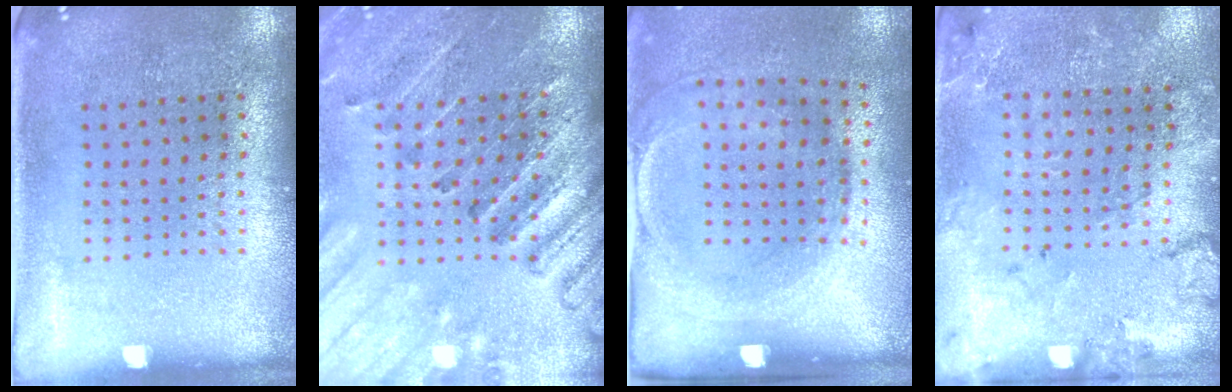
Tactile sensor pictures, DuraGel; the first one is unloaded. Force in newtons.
{"total": 2.7, "press": 2.6, "slide": 0.2}
{"total": 1.8, "press": 1.2, "slide": 1.3}
{"total": 1.8, "press": 1.7, "slide": 0.6}